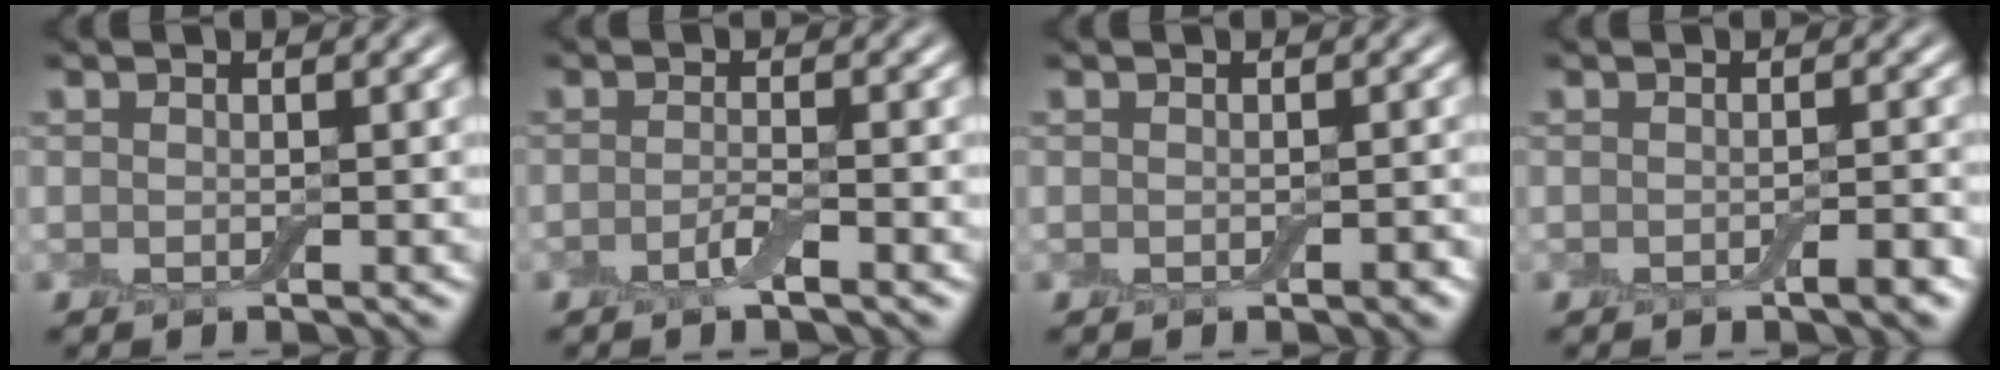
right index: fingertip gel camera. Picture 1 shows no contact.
{"total": 1.6, "force": [-0.9, 0.2, 1.3], "torque": [-0.027, -0.001, -0.021]}
{"total": 0.8, "force": [-0.3, 0.3, 0.6], "torque": [-0.011, 0.001, -0.002]}
{"total": 1.5, "force": [-0.8, 0.3, 1.3], "torque": [-0.016, 0.000, -0.012]}